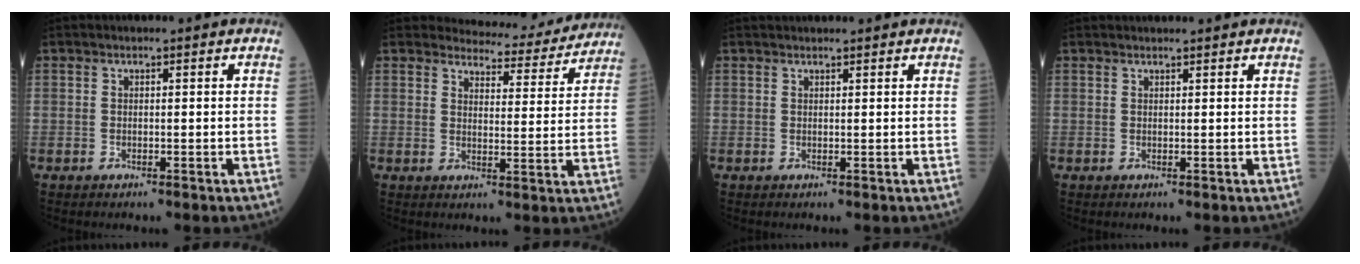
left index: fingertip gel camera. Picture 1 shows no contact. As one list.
[{"total": 9.6, "force": [9.4, 1.9, 0.5], "torque": [0.003, -0.016, 0.104]}, {"total": 2.9, "force": [2.8, 0.1, 0.8], "torque": [-0.009, 0.027, 0.040]}, {"total": 2.8, "force": [2.7, -0.1, 0.7], "torque": [-0.008, 0.021, 0.037]}]